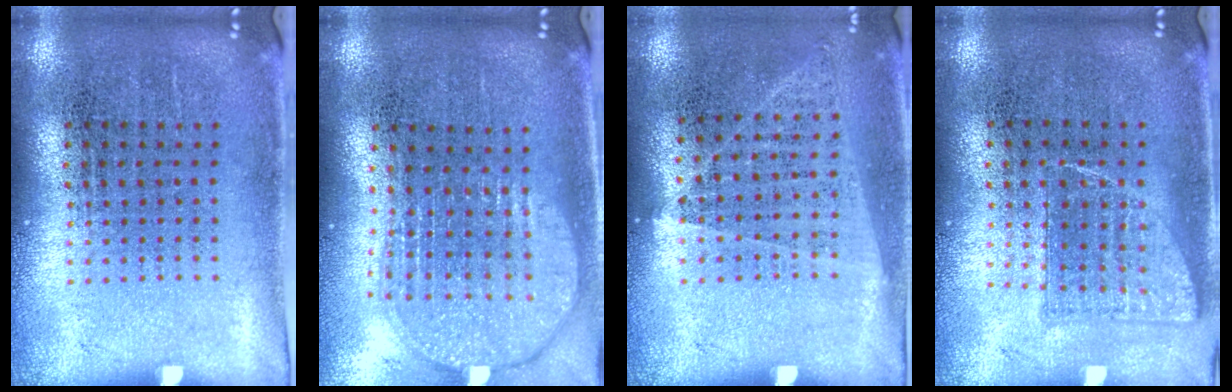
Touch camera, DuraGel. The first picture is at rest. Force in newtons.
{"total": 2.0, "press": 1.6, "slide": 1.1}
{"total": 1.0, "press": 0.9, "slide": 0.4}
{"total": 0.8, "press": 0.8, "slide": 0.1}